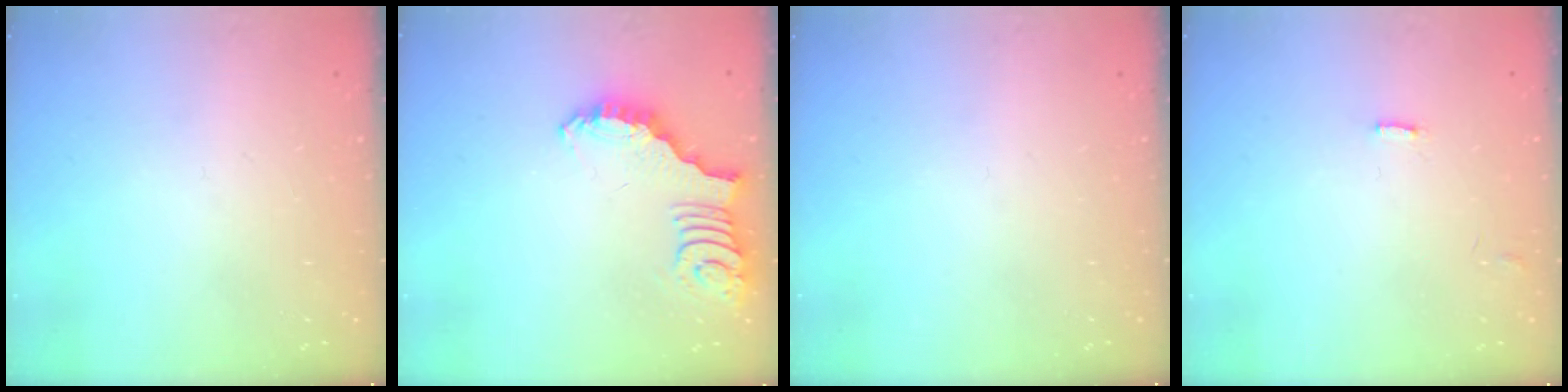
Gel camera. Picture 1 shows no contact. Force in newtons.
{"total": 2.7, "press": 2.7, "slide": 0.5}
{"total": 0.0}
{"total": 1.2, "press": 1.2, "slide": 0.1}